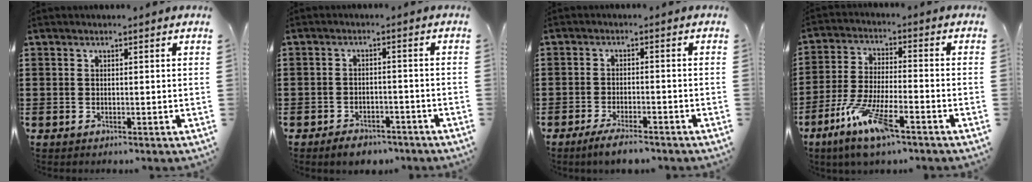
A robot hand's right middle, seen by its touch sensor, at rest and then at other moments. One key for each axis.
{"total": 2.6, "fx": -2.5, "fy": 0.7, "fz": 0.2, "tx": -0.010, "ty": 0.004, "tz": -0.052}
{"total": 3.4, "fx": -2.9, "fy": 0.3, "fz": 1.6, "tx": -0.034, "ty": -0.002, "tz": -0.058}
{"total": 10.3, "fx": -6.7, "fy": 1.8, "fz": 7.6, "tx": -0.162, "ty": -0.006, "tz": -0.129}